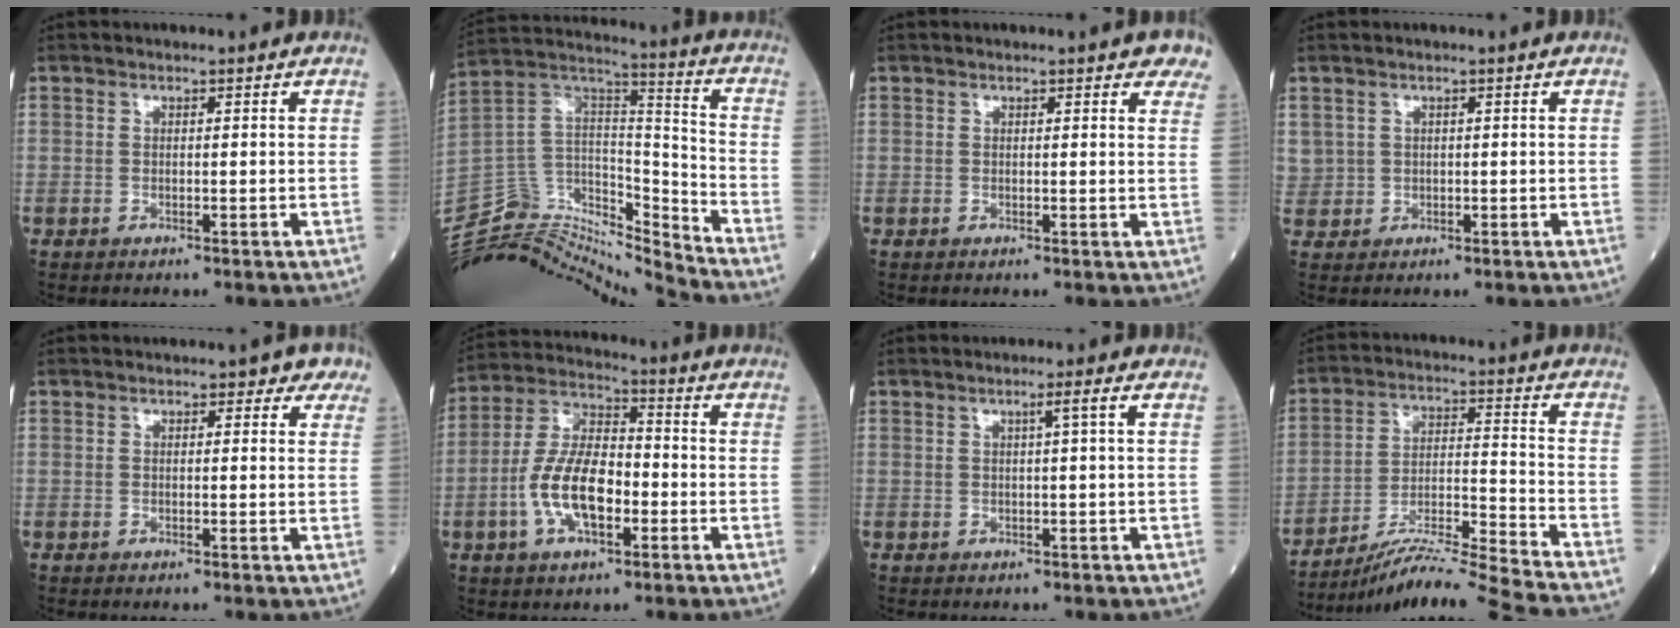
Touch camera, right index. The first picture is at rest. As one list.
[{"total": 18.0, "force": [-17.8, 2.1, 1.5], "torque": [-0.025, 0.083, -0.309]}, {"total": 5.2, "force": [3.9, 1.2, 3.2], "torque": [-0.030, 0.002, 0.028]}, {"total": 2.7, "force": [1.1, 2.5, 0.3], "torque": [0.002, 0.007, 0.025]}, {"total": 3.1, "force": [1.8, 1.6, 1.9], "torque": [-0.007, 0.009, 0.011]}, {"total": 11.5, "force": [-3.1, 4.9, 9.9], "torque": [-0.203, 0.017, -0.062]}, {"total": 1.7, "force": [0.4, -0.6, 1.5], "torque": [-0.026, -0.001, 0.008]}, {"total": 18.9, "force": [-17.3, -2.6, 7.1], "torque": [-0.113, -0.020, -0.279]}]